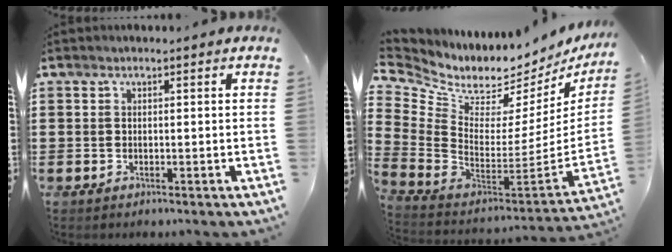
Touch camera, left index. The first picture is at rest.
{"total": 3.3, "force": [2.7, 1.8, 0.5], "torque": [-0.043, -0.054, 0.041]}